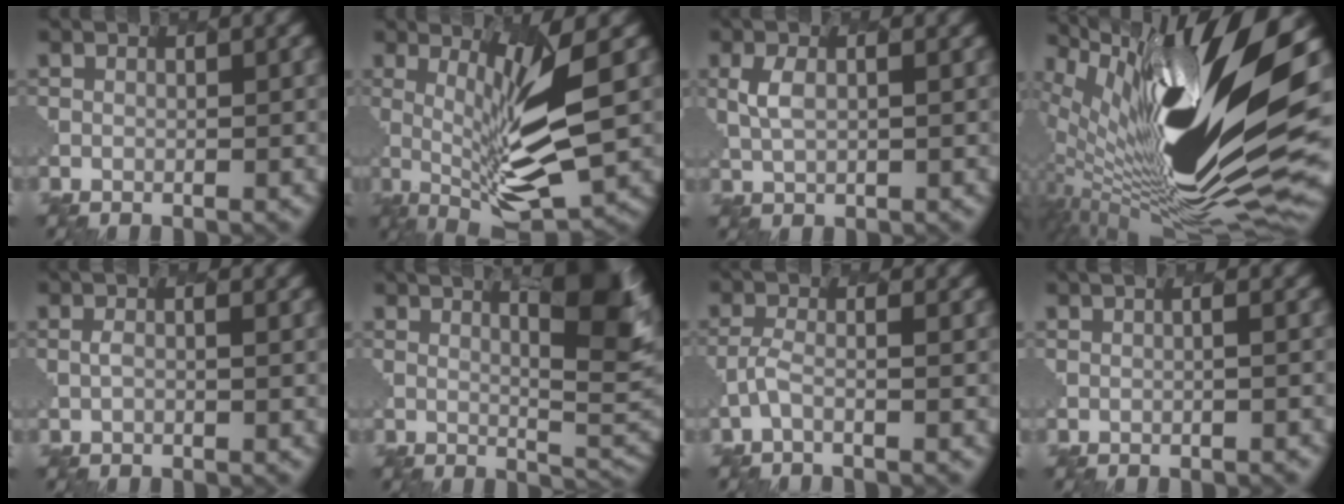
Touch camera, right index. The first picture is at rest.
{"total": 8.6, "force": [1.0, 1.8, 8.4], "torque": [-0.172, -0.003, 0.006]}
{"total": 1.0, "force": [0.8, 0.5, 0.3], "torque": [-0.062, 0.003, -0.003]}
{"total": 15.4, "force": [4.0, 4.0, 14.3], "torque": [-0.310, -0.009, 0.046]}
{"total": 0.0}
{"total": 7.0, "force": [5.1, 1.0, 4.7], "torque": [-0.071, 0.021, 0.044]}
{"total": 1.6, "force": [-1.5, -0.2, 0.2], "torque": [-0.050, 0.003, -0.055]}
{"total": 2.1, "force": [0.3, 1.1, 1.8], "torque": [-0.002, 0.018, -0.012]}